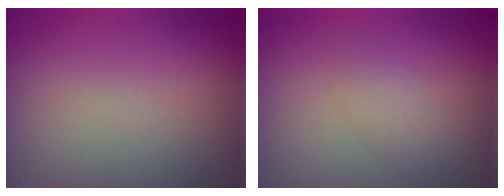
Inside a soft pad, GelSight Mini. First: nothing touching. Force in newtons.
{"total": 1.8, "press": 1.8, "slide": 0.0}